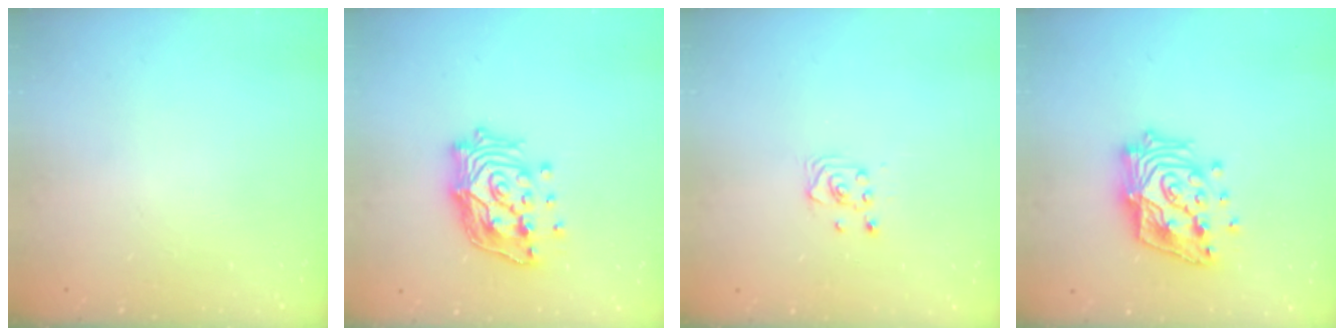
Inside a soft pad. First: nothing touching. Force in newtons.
{"total": 16.9, "press": 16.7, "slide": 2.7}
{"total": 2.6, "press": 2.6, "slide": 0.2}
{"total": 18.8, "press": 18.7, "slide": 1.6}